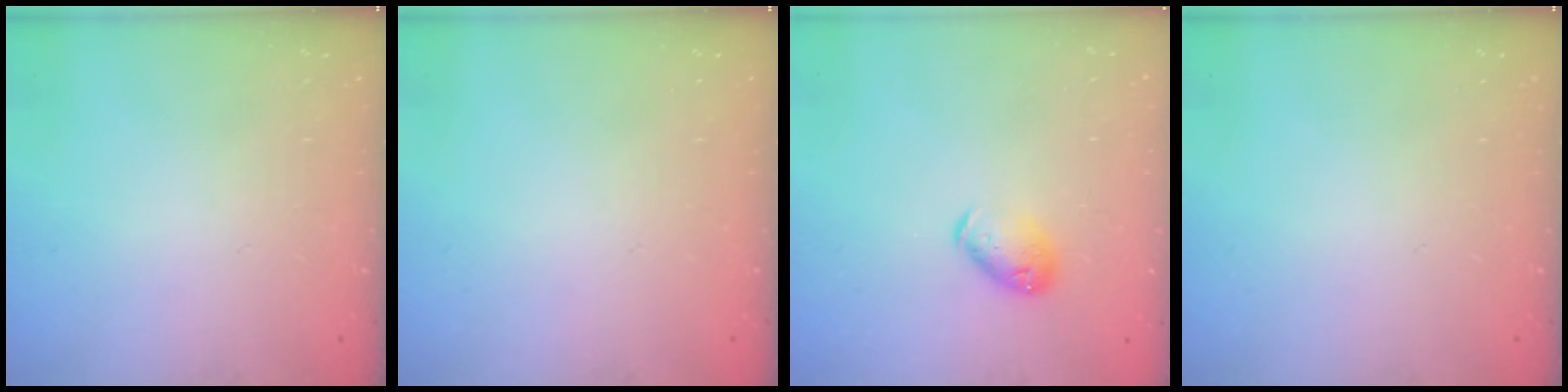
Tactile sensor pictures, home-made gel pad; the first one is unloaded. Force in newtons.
{"total": 0.0}
{"total": 6.7, "press": 6.7, "slide": 0.8}
{"total": 0.0}